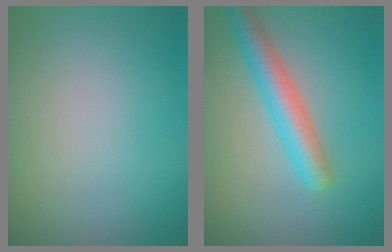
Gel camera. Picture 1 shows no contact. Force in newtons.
{"total": 3.9, "press": 3.9, "slide": 0.2}